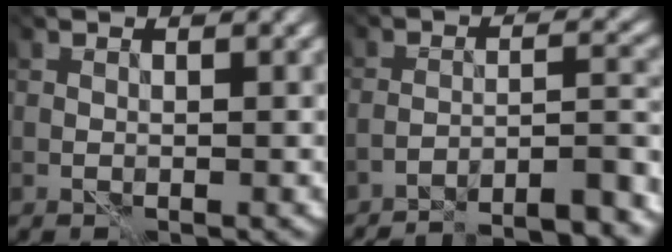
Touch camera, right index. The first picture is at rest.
{"total": 7.7, "force": [-7.0, 0.5, 3.1], "torque": [-0.027, 0.016, -0.100]}